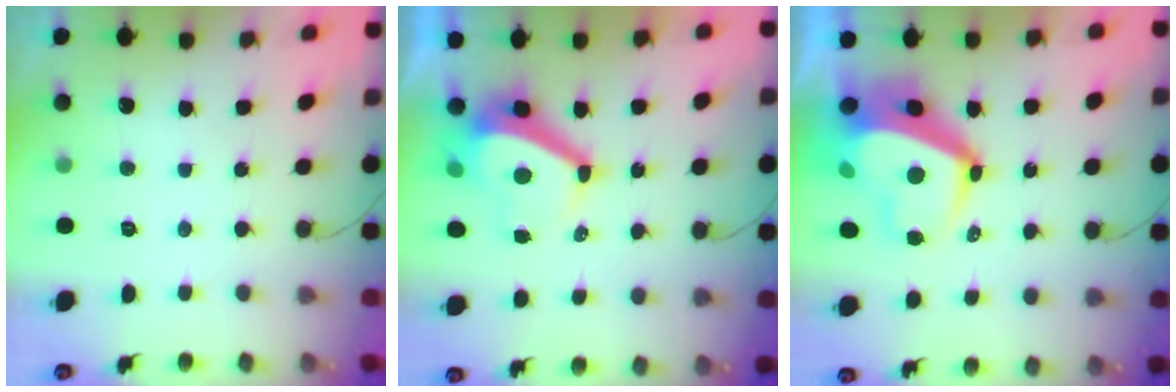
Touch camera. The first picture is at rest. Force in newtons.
{"total": 9.2, "press": 9.2, "slide": 1.0}
{"total": 10.8, "press": 10.8, "slide": 1.3}